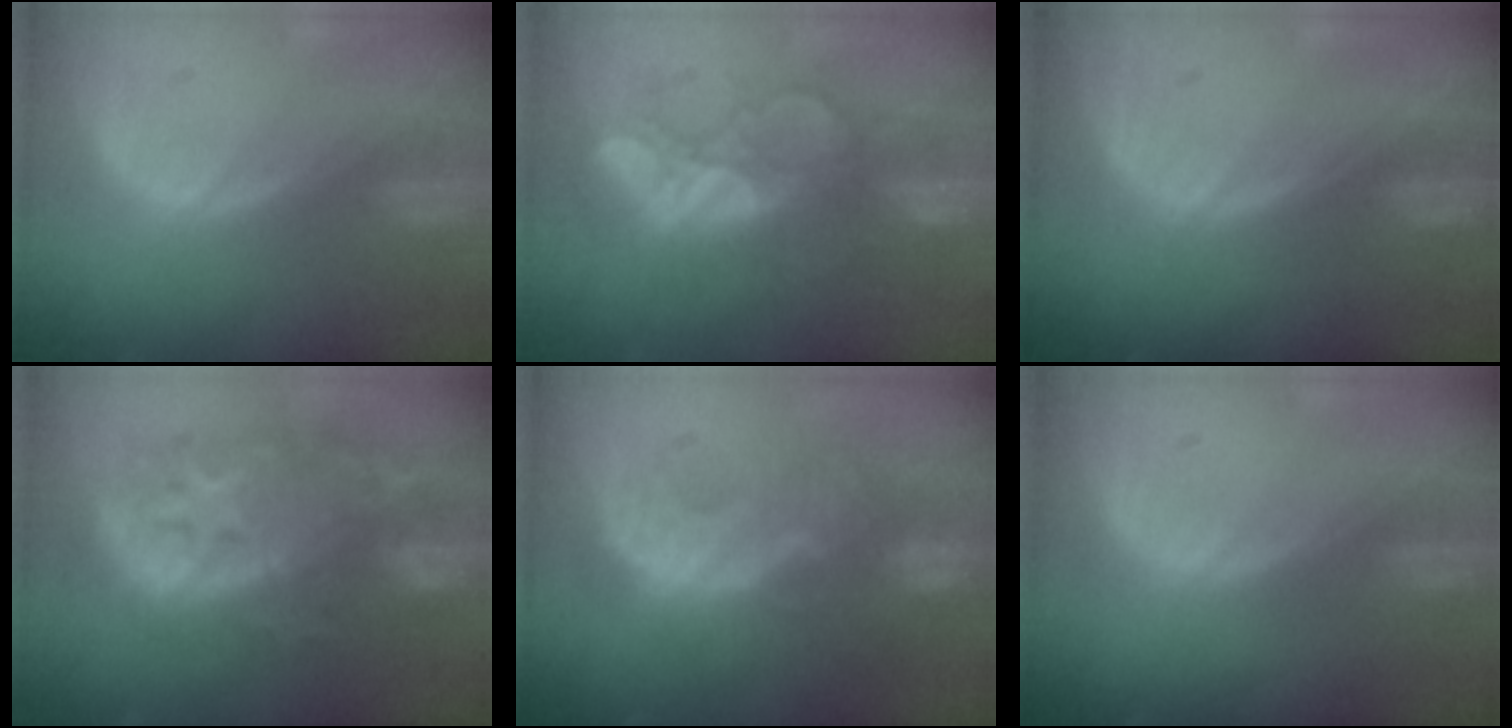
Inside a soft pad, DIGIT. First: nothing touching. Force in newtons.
{"total": 9.3, "press": 8.5, "slide": 3.8}
{"total": 0.0}
{"total": 12.6, "press": 12.6, "slide": 1.1}
{"total": 9.2, "press": 9.0, "slide": 1.9}
{"total": 0.0}